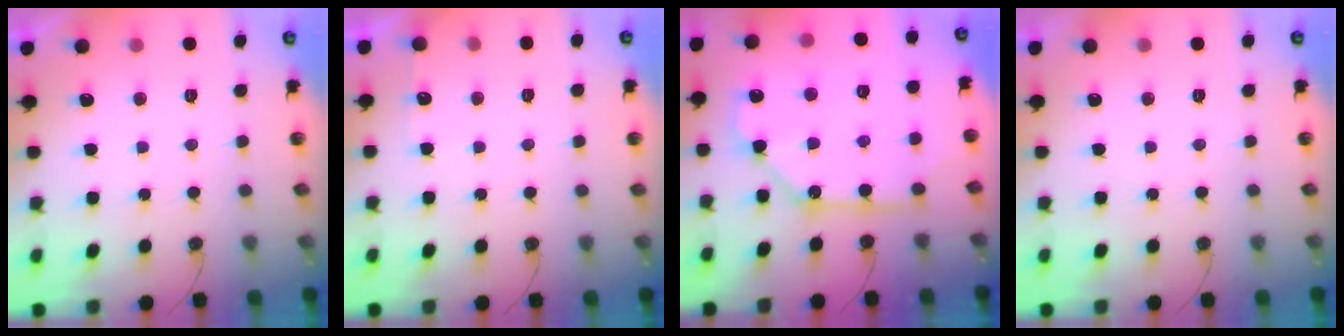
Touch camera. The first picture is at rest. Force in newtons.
{"total": 3.8, "press": 3.8, "slide": 0.3}
{"total": 12.4, "press": 12.3, "slide": 1.7}
{"total": 0.0}